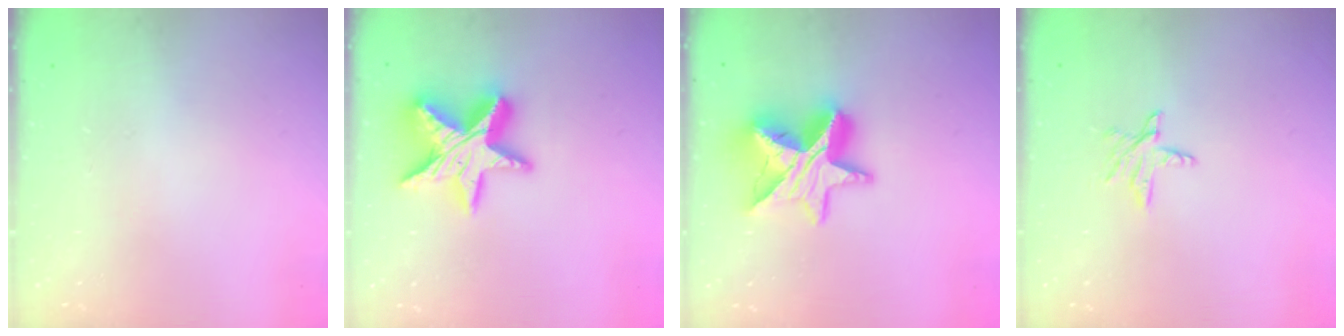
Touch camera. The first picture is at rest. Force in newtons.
{"total": 17.4, "press": 17.4, "slide": 1.2}
{"total": 16.2, "press": 16.2, "slide": 1.0}
{"total": 4.8, "press": 4.7, "slide": 0.4}